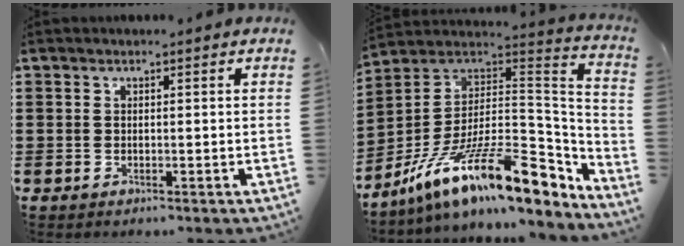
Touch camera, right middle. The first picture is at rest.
{"total": 18.7, "force": [-10.3, 6.0, 14.4], "torque": [-0.277, 0.017, -0.182]}